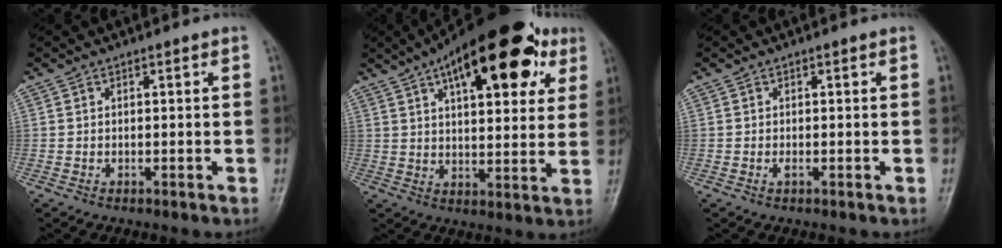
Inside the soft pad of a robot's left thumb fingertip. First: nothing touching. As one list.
[{"total": 24.0, "force": [11.8, 10.0, 18.4], "torque": [-0.242, -0.002, 0.170]}, {"total": 0.9, "force": [-0.2, 0.2, 0.8], "torque": [-0.015, 0.002, -0.002]}]